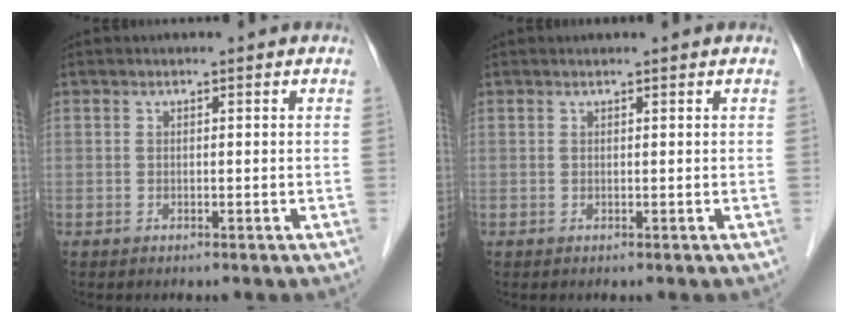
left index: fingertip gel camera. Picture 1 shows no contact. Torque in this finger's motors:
{"motor_torque": [0.21, -0.27, 0.08, 0.01]}